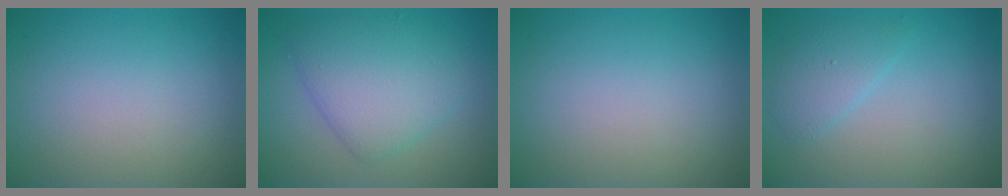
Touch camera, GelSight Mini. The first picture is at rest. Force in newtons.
{"total": 5.4, "press": 5.4, "slide": 0.1}
{"total": 0.0}
{"total": 2.0, "press": 2.0, "slide": 0.2}